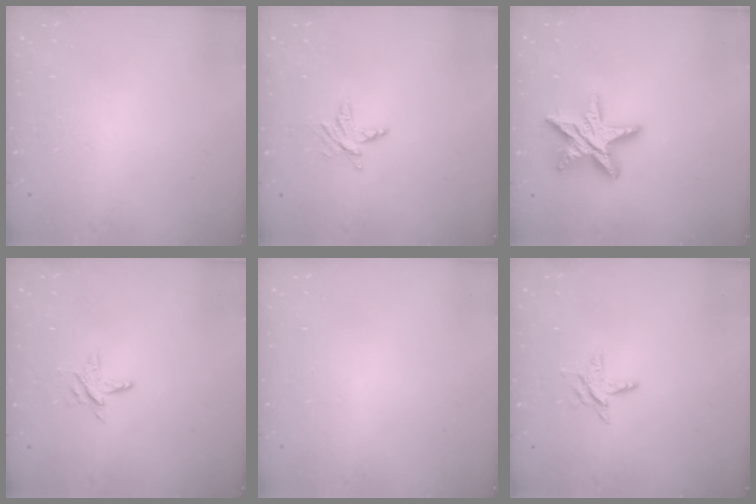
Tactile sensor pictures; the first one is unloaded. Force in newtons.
{"total": 6.0, "press": 5.9, "slide": 0.6}
{"total": 14.6, "press": 14.6, "slide": 1.1}
{"total": 5.4, "press": 5.4, "slide": 0.5}
{"total": 0.0}
{"total": 5.6, "press": 5.6, "slide": 0.4}